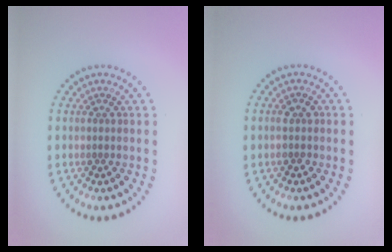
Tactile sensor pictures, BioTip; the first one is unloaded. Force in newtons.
{"total": 1.4, "press": 1.3, "slide": 0.3}